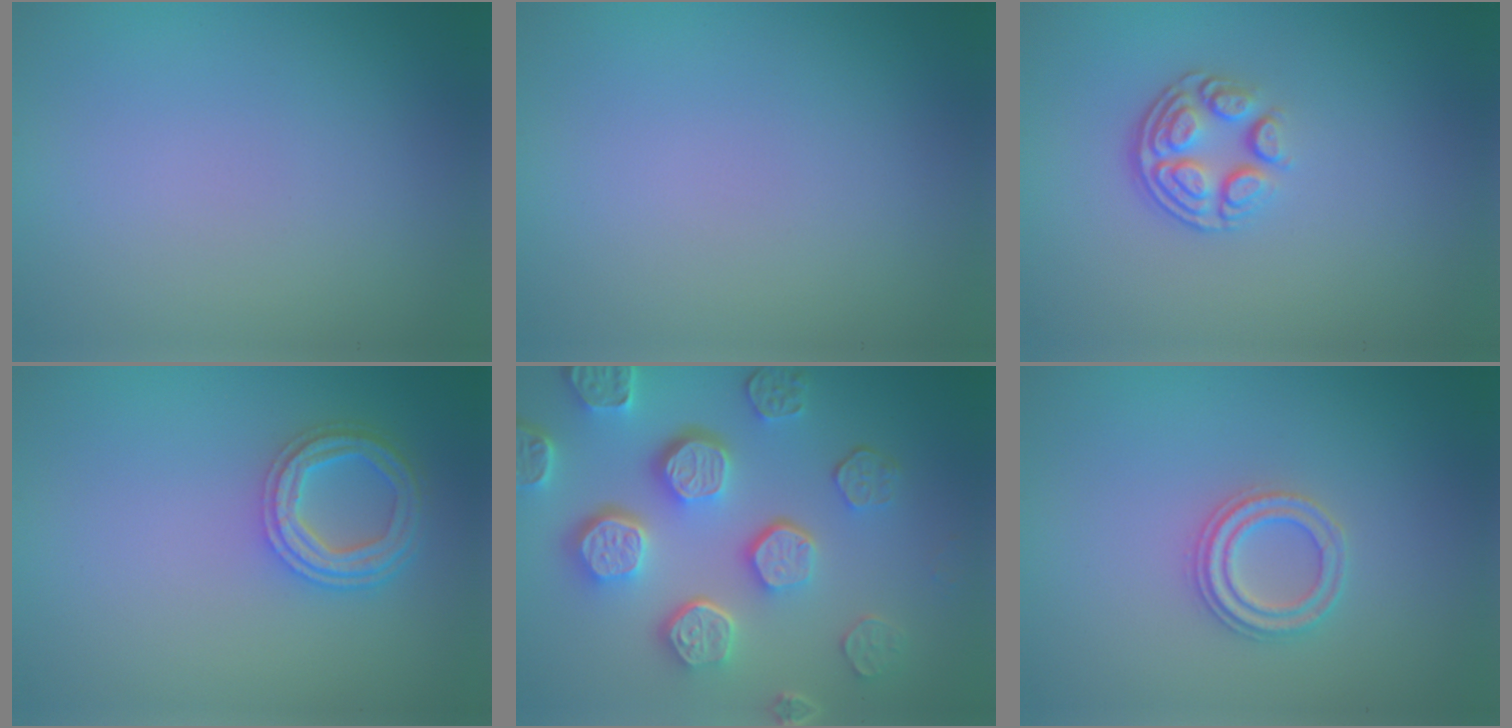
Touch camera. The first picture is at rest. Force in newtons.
{"total": 0.0}
{"total": 3.9, "press": 2.7, "slide": 2.8}
{"total": 4.0, "press": 3.5, "slide": 1.9}
{"total": 8.1, "press": 6.1, "slide": 5.3}
{"total": 2.3, "press": 2.3, "slide": 0.3}